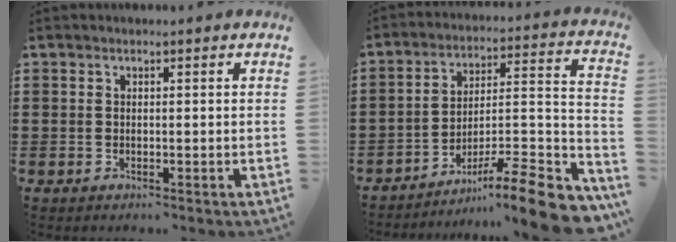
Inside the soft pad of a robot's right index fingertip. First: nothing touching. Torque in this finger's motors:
{"motor_torque": [1.41, -0.73, 0.57, 0.08]}